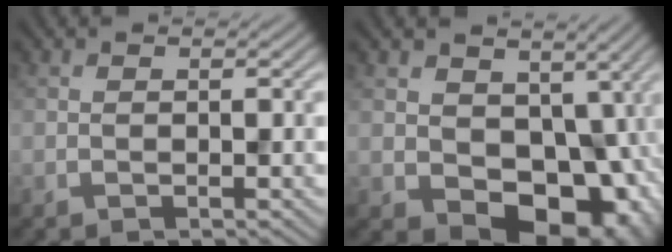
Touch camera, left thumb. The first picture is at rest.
{"total": 11.3, "force": [-0.5, 8.7, 7.3], "torque": [-0.115, -0.030, 0.001]}